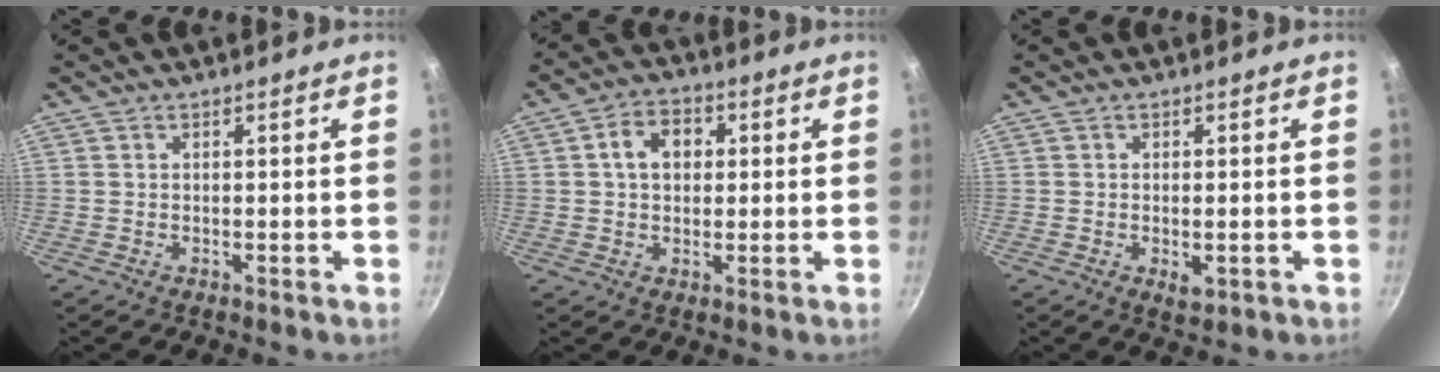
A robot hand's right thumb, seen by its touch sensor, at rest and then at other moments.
{"total": 6.8, "force": [1.3, 5.2, 4.3], "torque": [-0.046, 0.012, 0.010]}
{"total": 2.6, "force": [-0.7, 1.4, 2.2], "torque": [-0.035, -0.007, -0.005]}